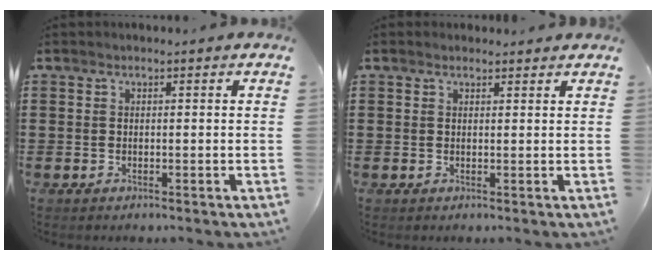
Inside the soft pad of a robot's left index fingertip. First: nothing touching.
{"total": 0.8, "force": [0.8, 0.3, 0.2], "torque": [-0.004, 0.002, 0.015]}